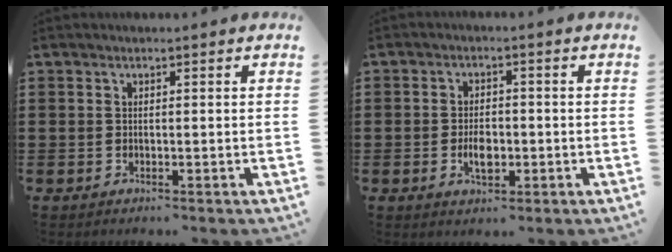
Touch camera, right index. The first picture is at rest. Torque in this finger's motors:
{"motor_torque": [0.16, -0.39, 0.07, 0.07]}